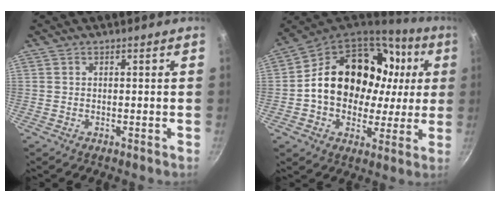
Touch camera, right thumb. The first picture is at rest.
{"total": 25.0, "force": [4.2, 18.8, 16.0], "torque": [-0.244, 0.033, 0.073]}